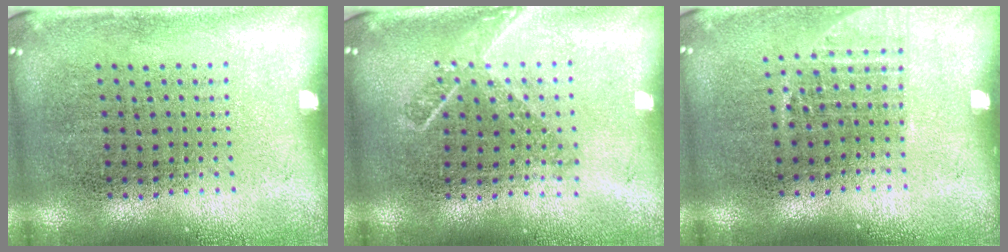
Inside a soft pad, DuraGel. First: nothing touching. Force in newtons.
{"total": 1.6, "press": 1.2, "slide": 1.1}
{"total": 1.0, "press": 0.9, "slide": 0.5}